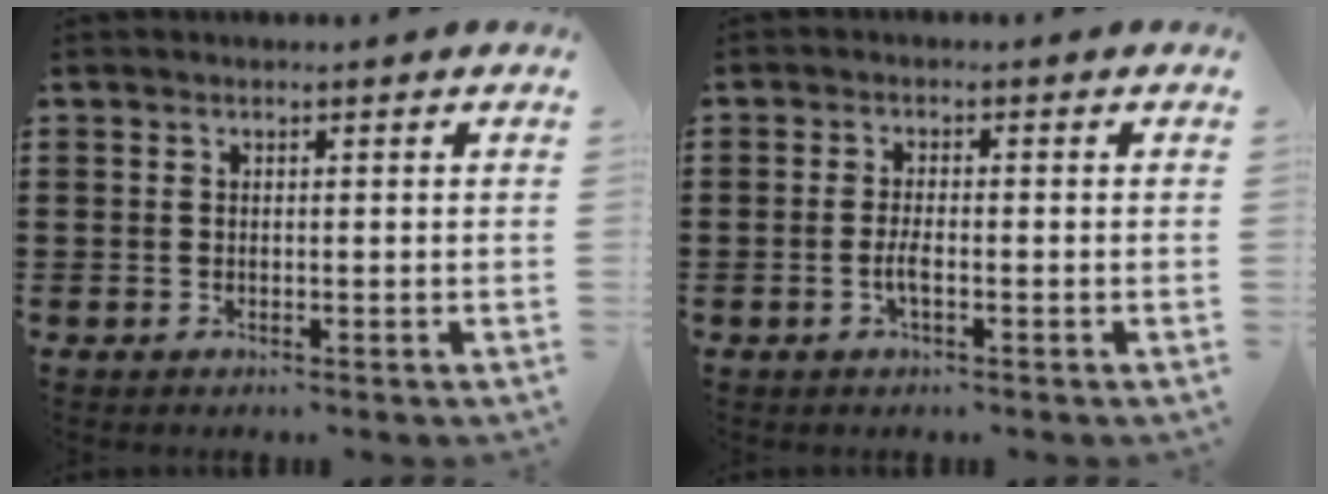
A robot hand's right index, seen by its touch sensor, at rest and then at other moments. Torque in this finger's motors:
{"motor_torque": [2.14, 0.00, 0.06, 0.06]}